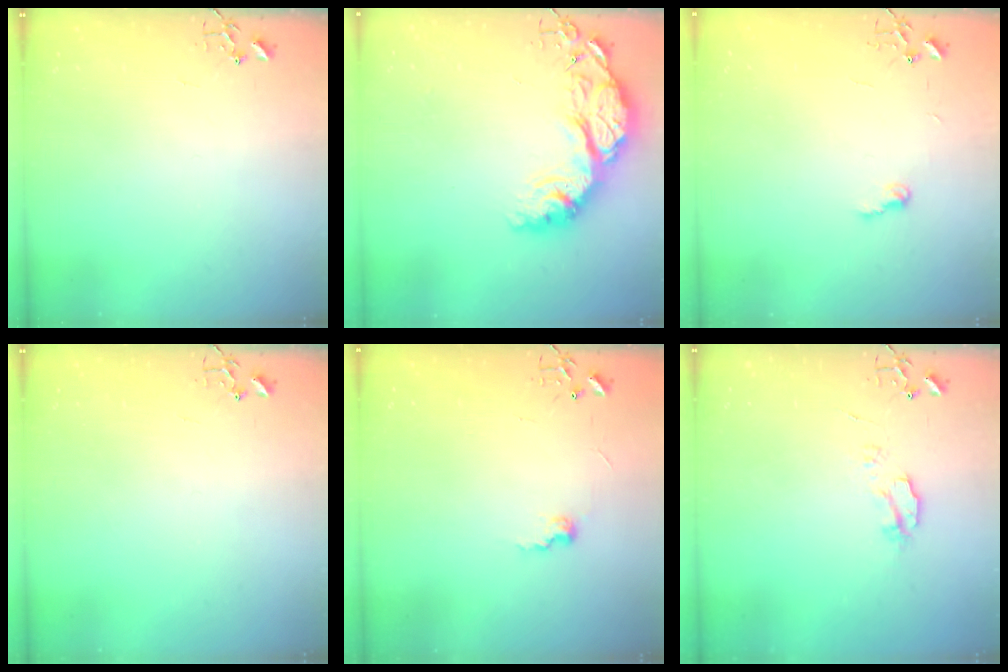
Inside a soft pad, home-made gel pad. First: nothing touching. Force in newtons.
{"total": 19.9, "press": 19.9, "slide": 1.4}
{"total": 5.0, "press": 4.9, "slide": 0.7}
{"total": 0.0}
{"total": 7.0, "press": 7.0, "slide": 0.6}
{"total": 5.1, "press": 5.0, "slide": 0.7}